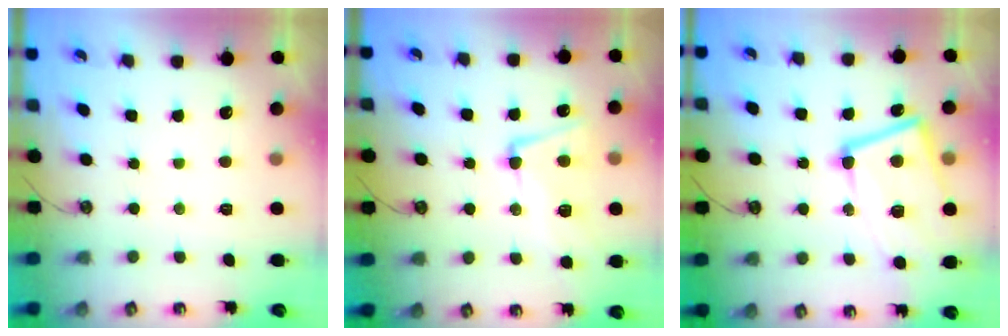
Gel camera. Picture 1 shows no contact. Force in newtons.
{"total": 5.4, "press": 5.3, "slide": 1.2}
{"total": 13.8, "press": 13.6, "slide": 2.3}